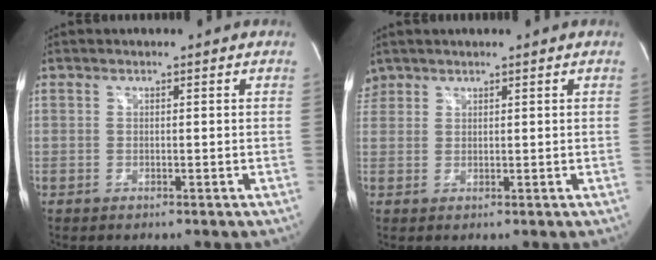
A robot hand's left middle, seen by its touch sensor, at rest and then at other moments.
{"total": 2.3, "force": [1.8, 1.4, -0.1], "torque": [0.001, 0.013, 0.037]}